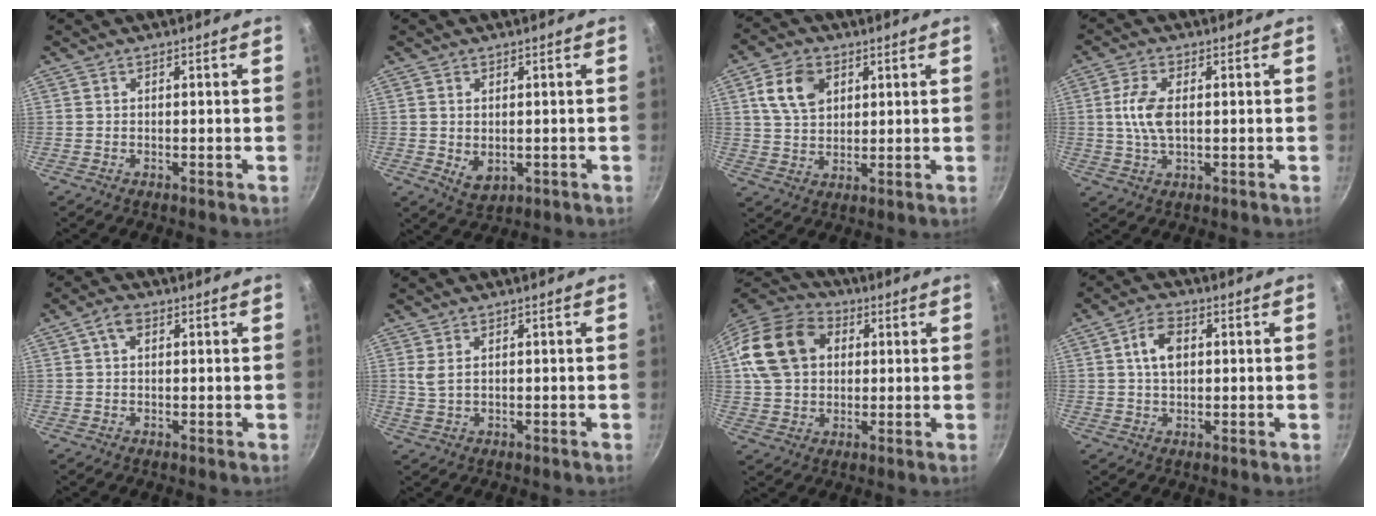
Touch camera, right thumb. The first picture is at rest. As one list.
[{"total": 4.3, "force": [-0.1, 3.0, 3.1], "torque": [-0.049, -0.011, 0.007]}, {"total": 9.1, "force": [3.3, 6.3, 5.7], "torque": [-0.089, -0.003, 0.060]}, {"total": 6.7, "force": [0.7, 3.4, 5.8], "torque": [-0.120, 0.003, 0.010]}, {"total": 3.1, "force": [1.1, 1.9, 2.1], "torque": [-0.030, 0.001, 0.013]}, {"total": 2.6, "force": [0.6, 1.4, 2.1], "torque": [-0.042, -0.001, 0.016]}, {"total": 17.5, "force": [3.8, 13.4, 10.6], "torque": [-0.187, 0.026, 0.057]}, {"total": 6.0, "force": [1.3, 3.8, 4.5], "torque": [-0.067, 0.008, 0.019]}]